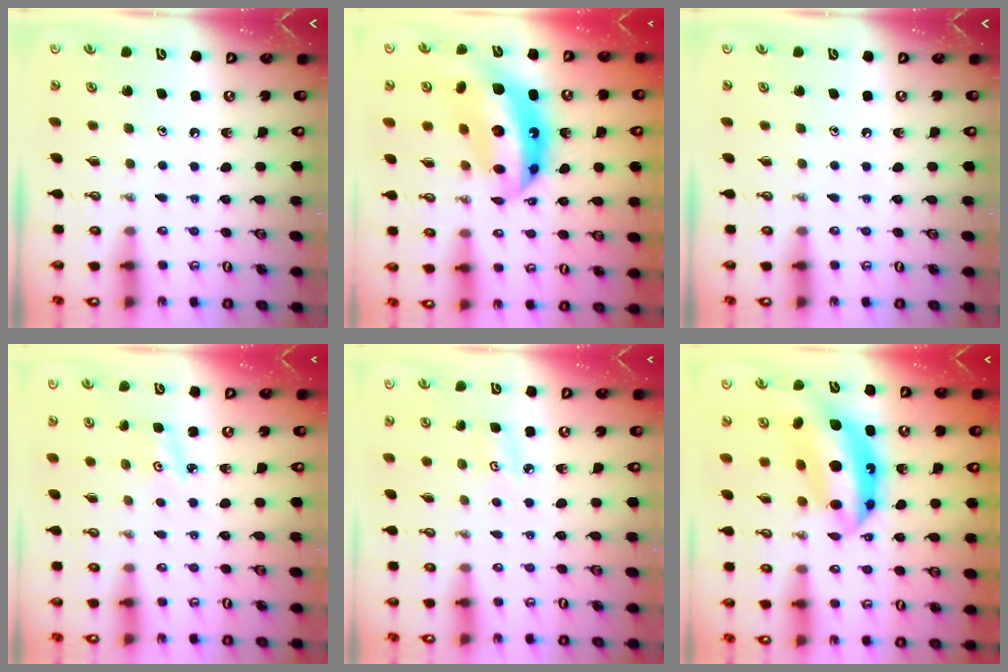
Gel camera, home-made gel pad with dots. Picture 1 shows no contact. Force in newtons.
{"total": 17.0, "press": 17.0, "slide": 1.5}
{"total": 0.0}
{"total": 2.9, "press": 2.9, "slide": 0.5}
{"total": 3.9, "press": 3.9, "slide": 0.4}
{"total": 13.1, "press": 13.1, "slide": 0.9}